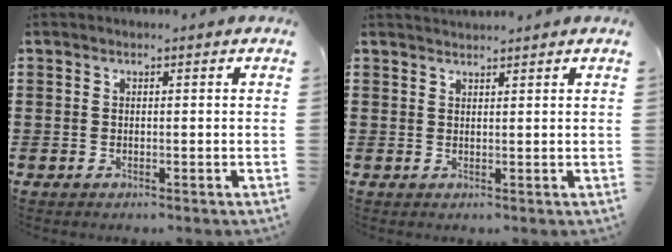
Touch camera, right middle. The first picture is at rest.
{"total": 1.3, "force": [1.3, 0.0, 0.0], "torque": [-0.004, 0.000, 0.026]}